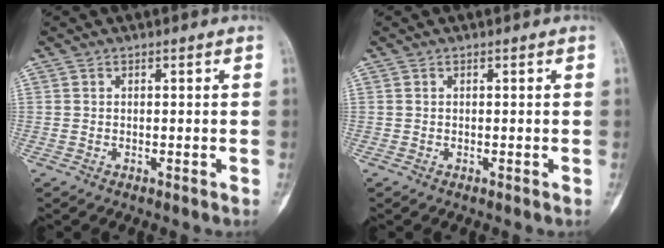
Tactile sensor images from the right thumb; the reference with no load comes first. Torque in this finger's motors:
{"motor_torque": [0.06, 0.06, 0.01, -0.01, 0.00]}